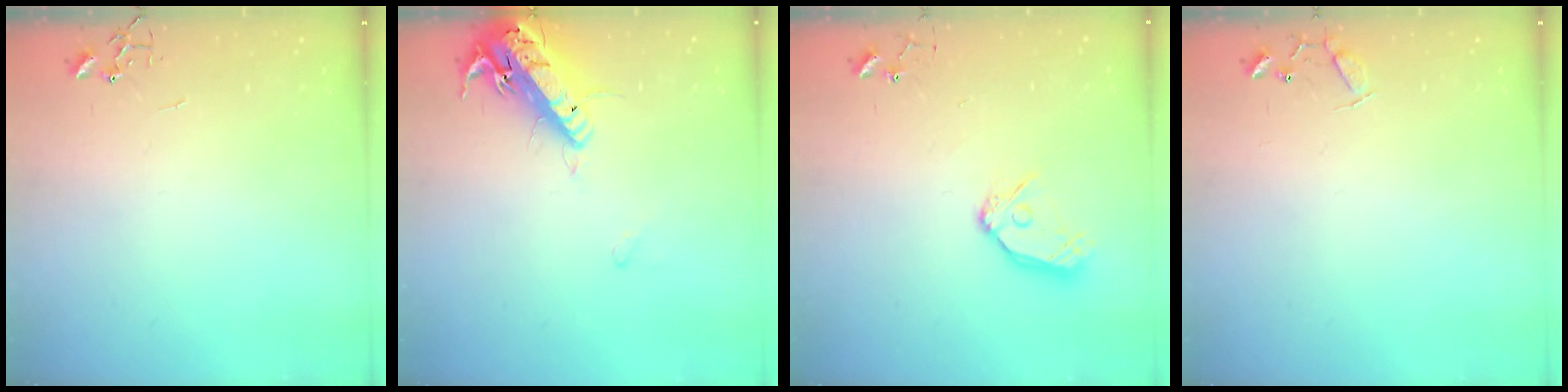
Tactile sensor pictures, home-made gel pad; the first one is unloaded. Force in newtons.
{"total": 17.3, "press": 16.9, "slide": 3.7}
{"total": 12.1, "press": 12.0, "slide": 1.3}
{"total": 7.7, "press": 7.6, "slide": 0.5}